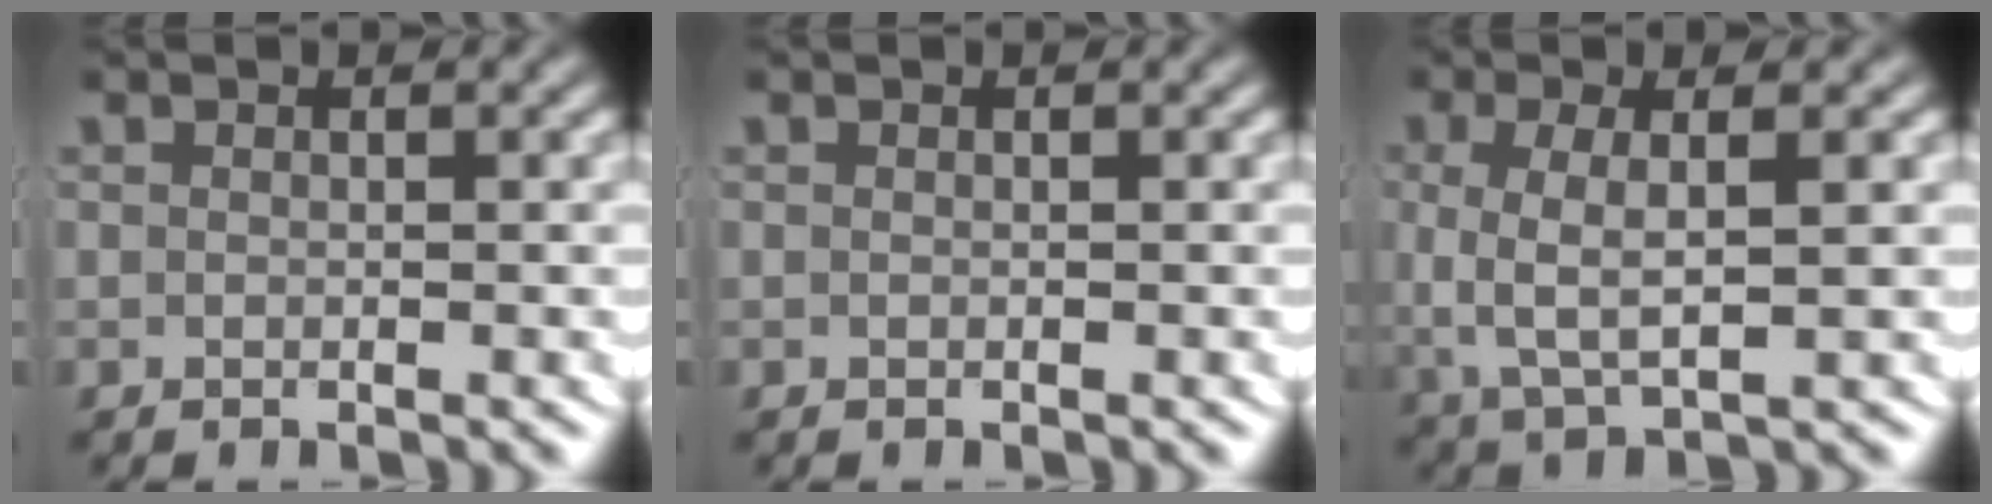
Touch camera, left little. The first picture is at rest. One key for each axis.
{"total": 0.0}
{"total": 4.4, "fx": 0.3, "fy": 2.1, "fz": 3.8, "tx": -0.094, "ty": -0.015, "tz": 0.019}